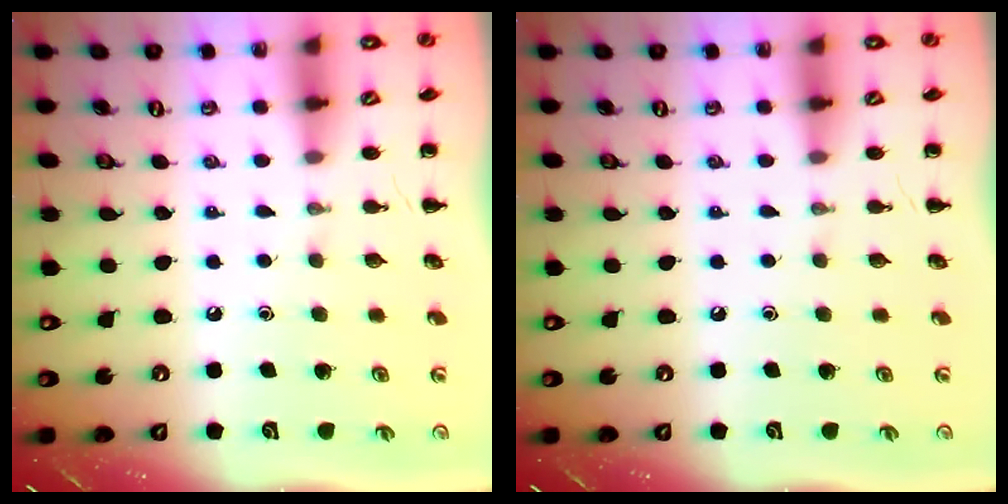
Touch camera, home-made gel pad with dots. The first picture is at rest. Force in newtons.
{"total": 0.0}